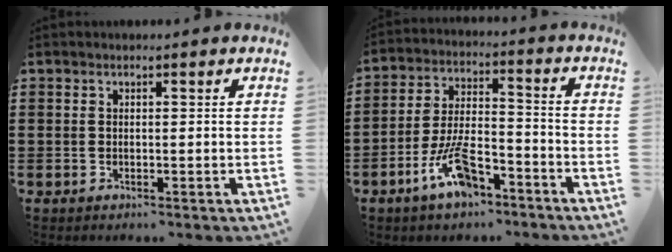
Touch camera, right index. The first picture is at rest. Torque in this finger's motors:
{"motor_torque": [1.62, 0.52, 0.68, 0.14]}